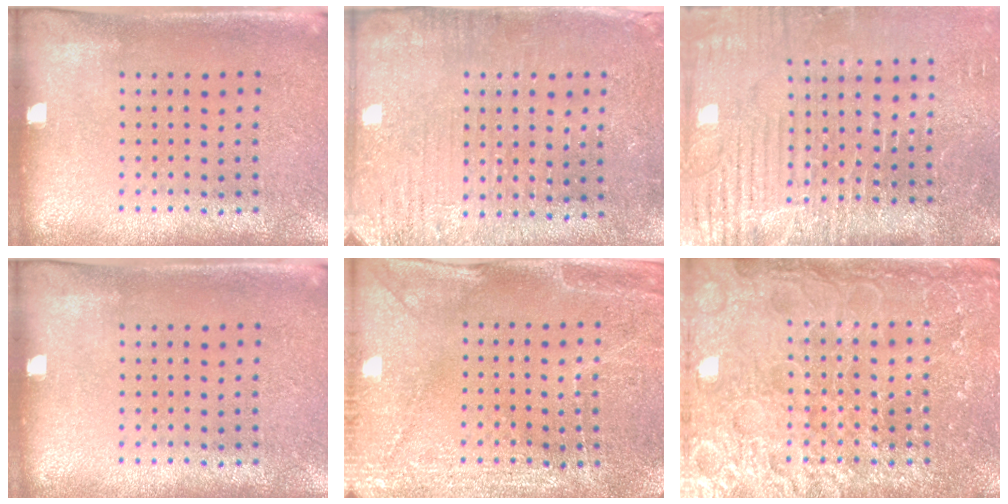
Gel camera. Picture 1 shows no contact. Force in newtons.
{"total": 3.0, "press": 2.8, "slide": 0.8}
{"total": 4.3, "press": 3.8, "slide": 2.1}
{"total": 0.0}
{"total": 2.9, "press": 2.9, "slide": 0.2}
{"total": 7.0, "press": 6.9, "slide": 0.8}